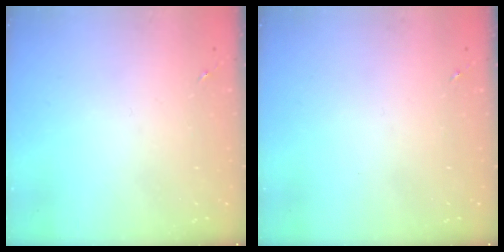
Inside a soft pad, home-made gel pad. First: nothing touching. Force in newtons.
{"total": 0.0}